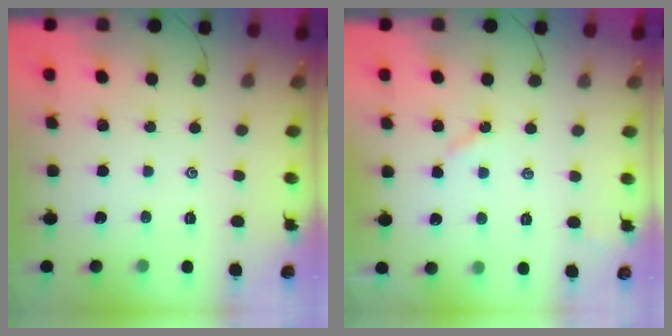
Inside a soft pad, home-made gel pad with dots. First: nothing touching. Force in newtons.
{"total": 2.7, "press": 2.7, "slide": 0.3}